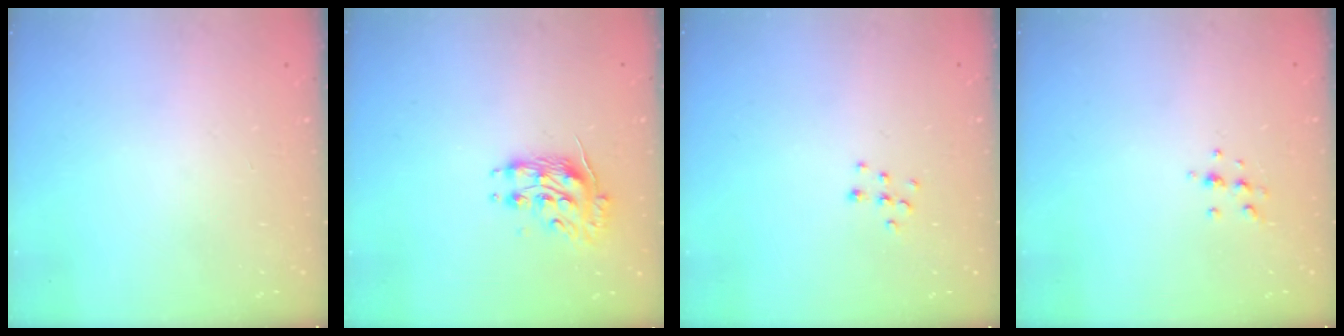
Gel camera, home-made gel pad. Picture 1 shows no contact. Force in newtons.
{"total": 10.2, "press": 10.2, "slide": 0.6}
{"total": 5.8, "press": 5.8, "slide": 0.3}
{"total": 5.5, "press": 5.3, "slide": 1.5}